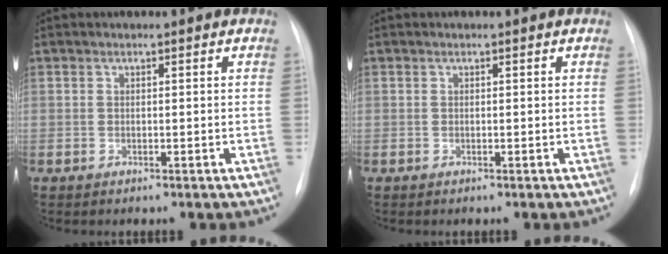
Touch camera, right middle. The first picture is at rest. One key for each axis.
{"total": 0.0}